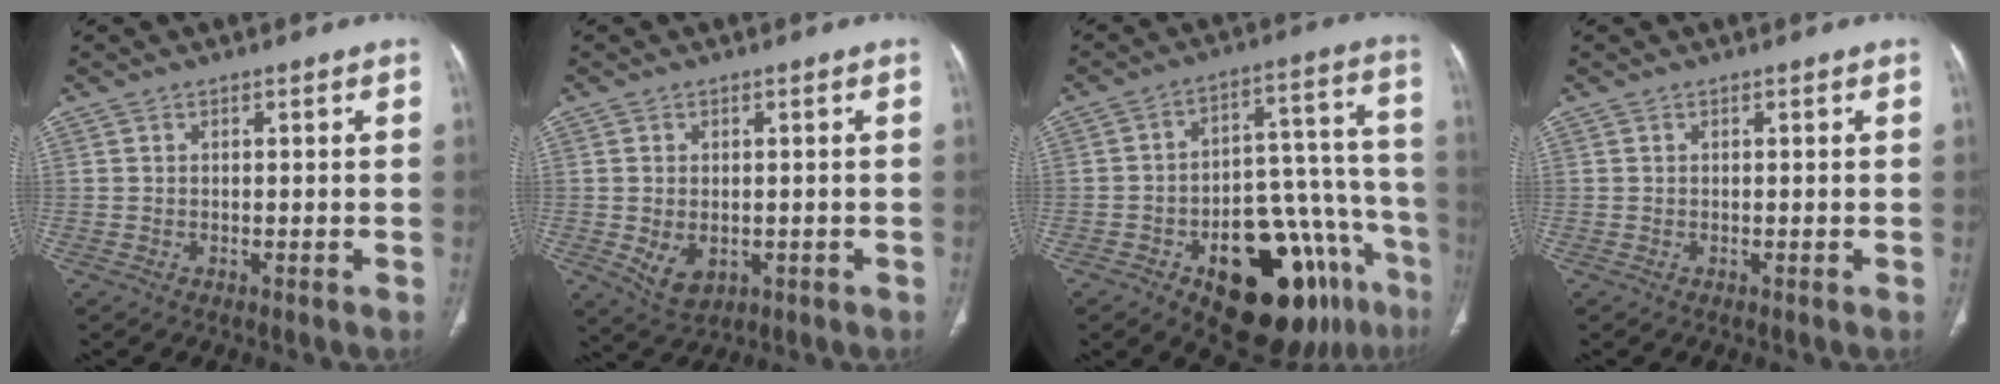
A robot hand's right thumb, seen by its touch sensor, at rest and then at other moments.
{"total": 5.3, "force": [-0.9, 3.7, 3.7], "torque": [-0.060, -0.006, 0.002]}
{"total": 24.5, "force": [-12.7, 10.8, 17.9], "torque": [-0.170, 0.089, -0.170]}
{"total": 0.0}